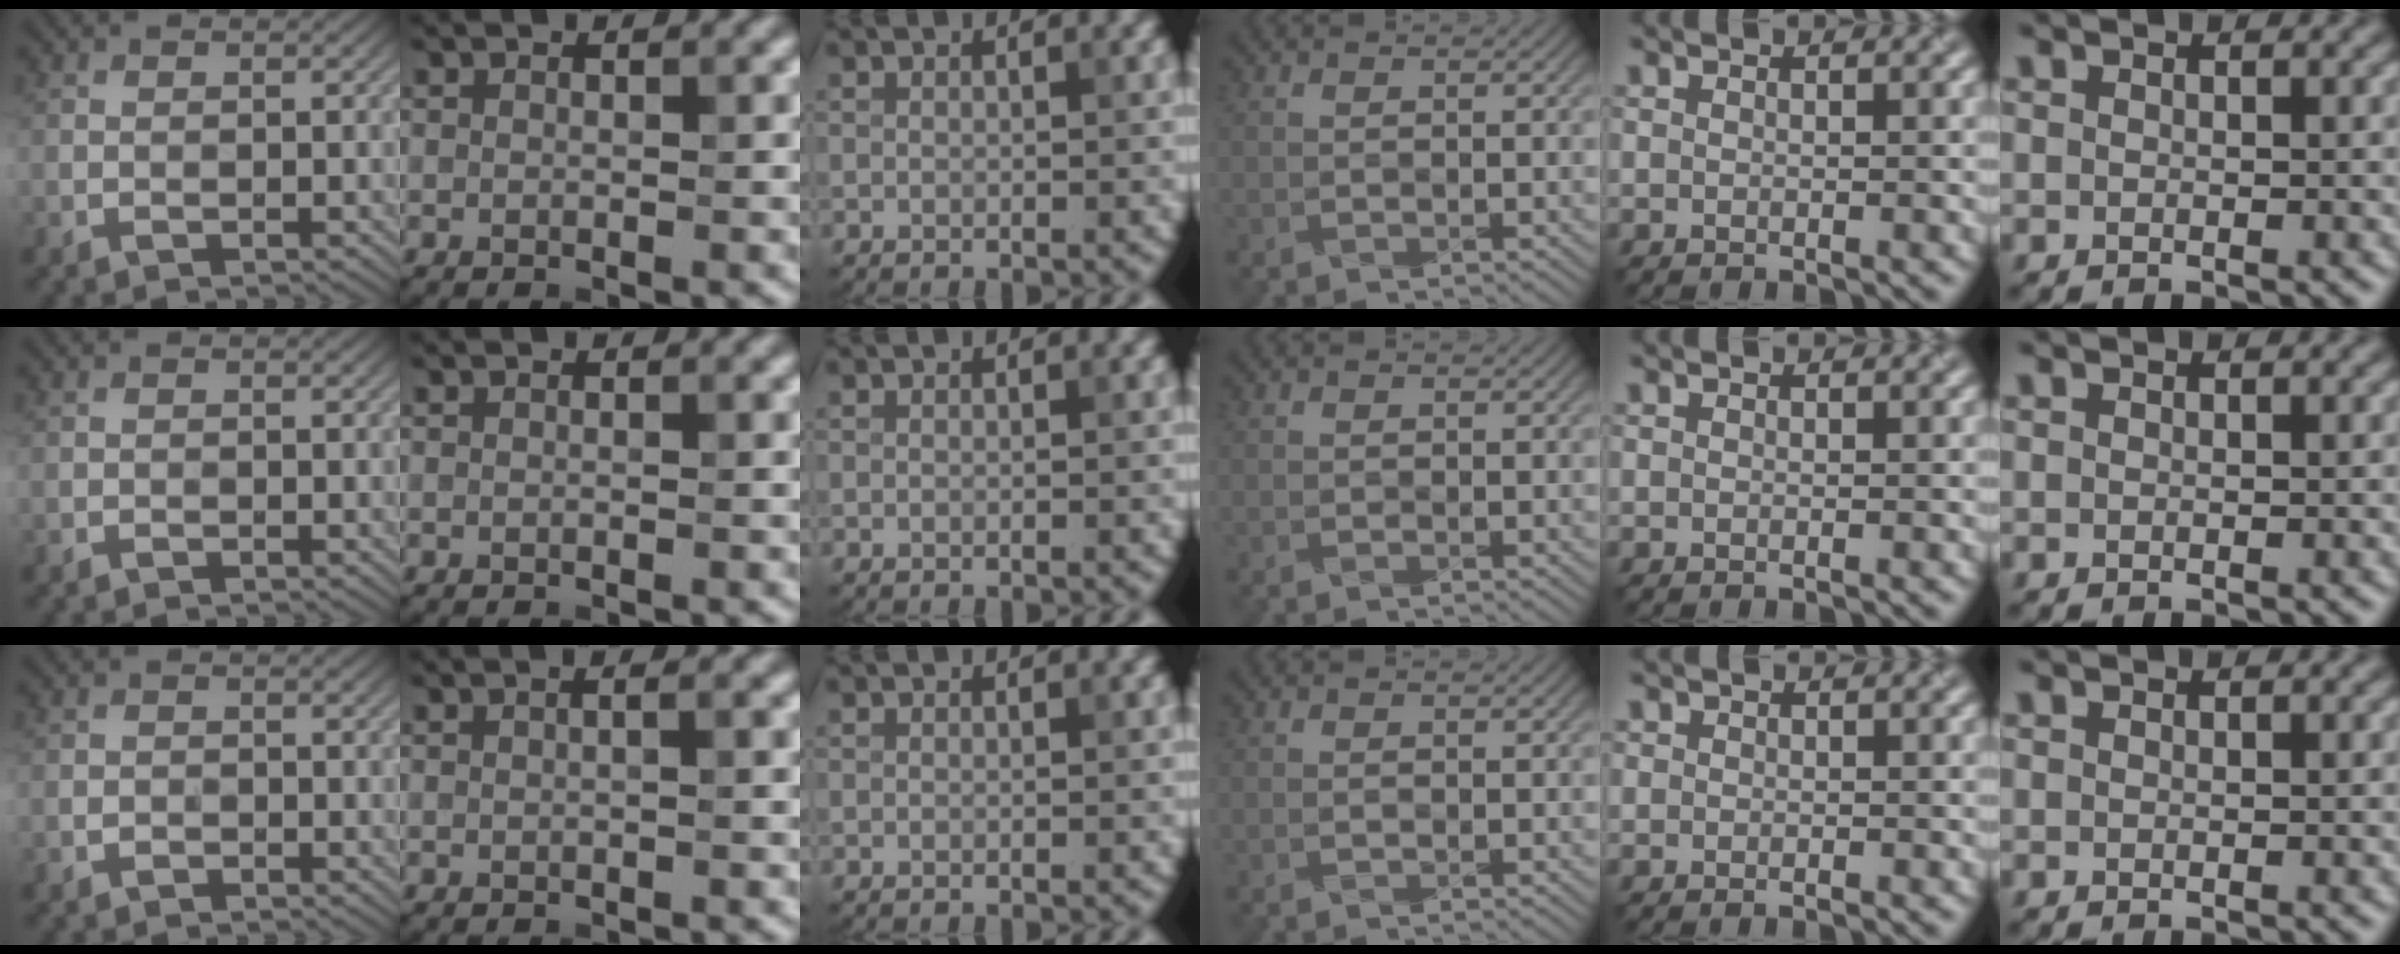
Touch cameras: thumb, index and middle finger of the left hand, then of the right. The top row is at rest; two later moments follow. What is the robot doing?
{"motion": "wrap", "object": "tissue paper"}